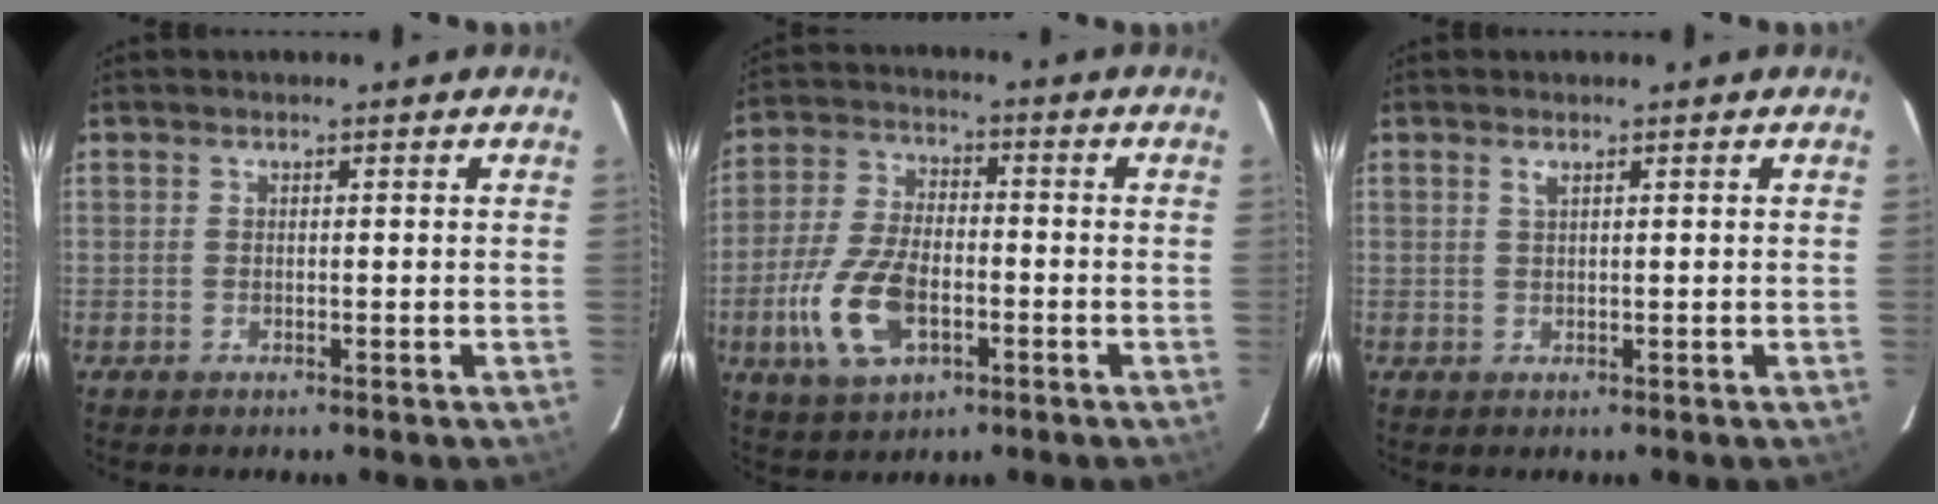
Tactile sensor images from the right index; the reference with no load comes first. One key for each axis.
{"total": 13.1, "fx": -4.4, "fy": 6.9, "fz": 10.2, "tx": -0.226, "ty": -0.003, "tz": -0.077}
{"total": 0.8, "fx": 0.5, "fy": 0.1, "fz": 0.6, "tx": -0.011, "ty": 0.002, "tz": 0.010}